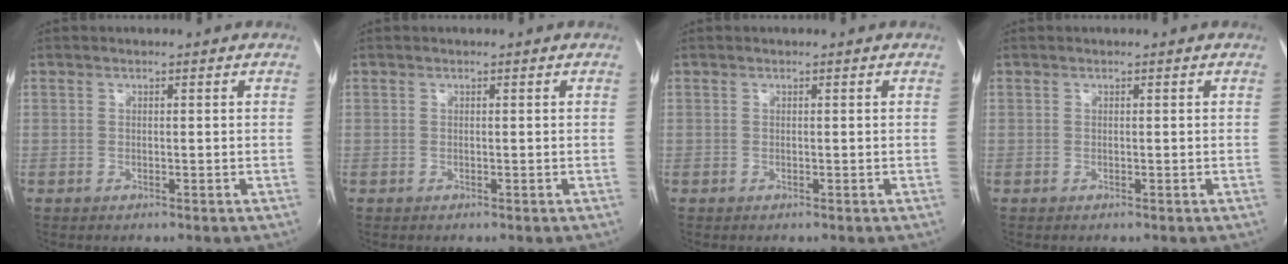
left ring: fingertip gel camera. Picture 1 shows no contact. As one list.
[{"total": 0.0}, {"total": 0.0}, {"total": 0.0}]